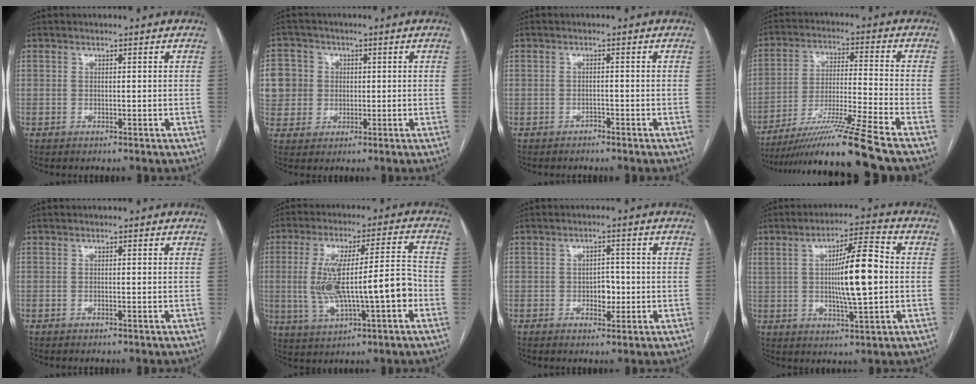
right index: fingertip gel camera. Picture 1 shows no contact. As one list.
[{"total": 10.3, "force": [1.5, 10.0, 2.2], "torque": [-0.076, 0.039, 0.047]}, {"total": 0.9, "force": [-0.8, 0.3, 0.2], "torque": [-0.005, 0.001, -0.014]}, {"total": 15.1, "force": [-12.1, -3.2, 8.4], "torque": [-0.154, -0.025, -0.209]}, {"total": 0.0}, {"total": 14.2, "force": [-2.1, 2.9, 13.7], "torque": [-0.253, 0.023, -0.020]}, {"total": 3.2, "force": [-0.7, 1.9, 2.4], "torque": [-0.028, 0.005, -0.007]}, {"total": 10.8, "force": [0.7, 1.6, 10.6], "torque": [-0.179, 0.013, 0.013]}]